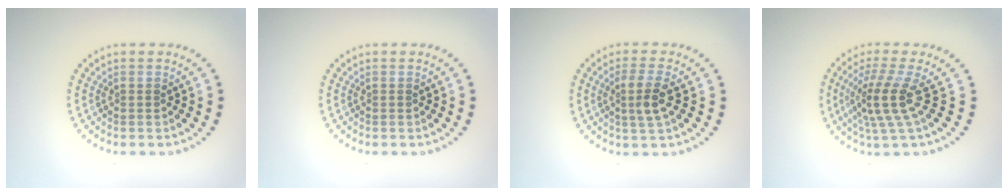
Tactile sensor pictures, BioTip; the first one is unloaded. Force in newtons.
{"total": 0.0}
{"total": 2.6, "press": 2.4, "slide": 1.1}
{"total": 4.0, "press": 2.8, "slide": 2.8}